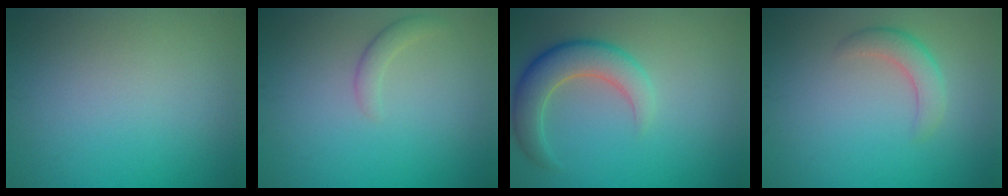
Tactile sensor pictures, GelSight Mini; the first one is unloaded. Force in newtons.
{"total": 1.4, "press": 1.4, "slide": 0.1}
{"total": 5.2, "press": 5.1, "slide": 0.6}
{"total": 2.5, "press": 2.5, "slide": 0.0}